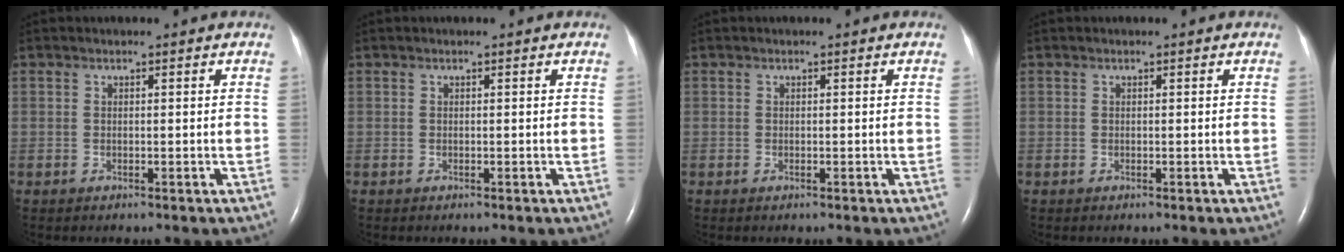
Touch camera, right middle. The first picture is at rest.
{"total": 0.0}
{"total": 0.0}
{"total": 0.0}